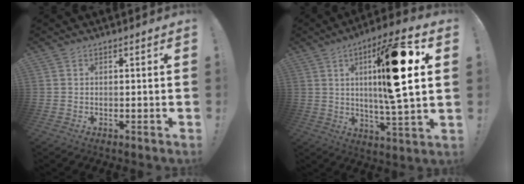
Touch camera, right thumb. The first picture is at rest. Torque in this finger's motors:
{"motor_torque": [2.09, 2.92, 0.40, 0.30, 0.17]}